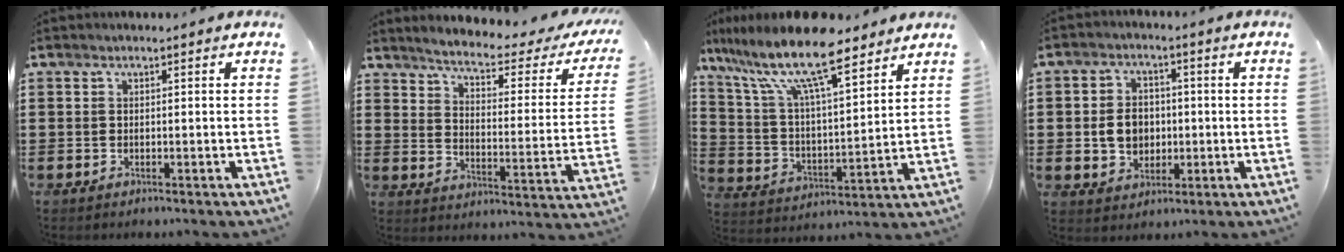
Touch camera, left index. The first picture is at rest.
{"total": 3.9, "force": [3.1, 0.2, 2.4], "torque": [-0.067, -0.027, 0.042]}
{"total": 13.3, "force": [10.1, 2.5, 8.3], "torque": [-0.182, -0.041, 0.172]}
{"total": 5.8, "force": [-0.3, 4.7, 3.3], "torque": [-0.074, 0.005, -0.011]}